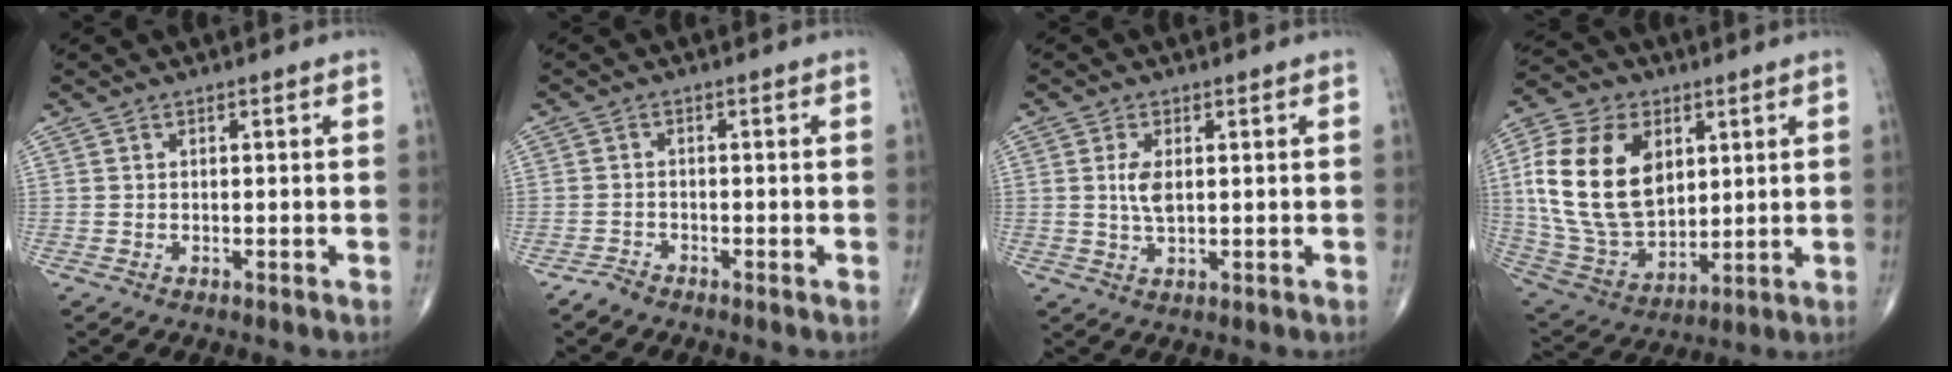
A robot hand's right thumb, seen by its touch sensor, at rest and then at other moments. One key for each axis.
{"total": 1.8, "fx": -1.7, "fy": 0.6, "fz": 0.4, "tx": -0.006, "ty": -0.002, "tz": -0.037}
{"total": 3.7, "fx": 0.6, "fy": 1.7, "fz": 3.2, "tx": -0.064, "ty": -0.006, "tz": 0.014}
{"total": 21.7, "fx": 5.0, "fy": 14.4, "fz": 15.4, "tx": -0.293, "ty": -0.014, "tz": 0.102}